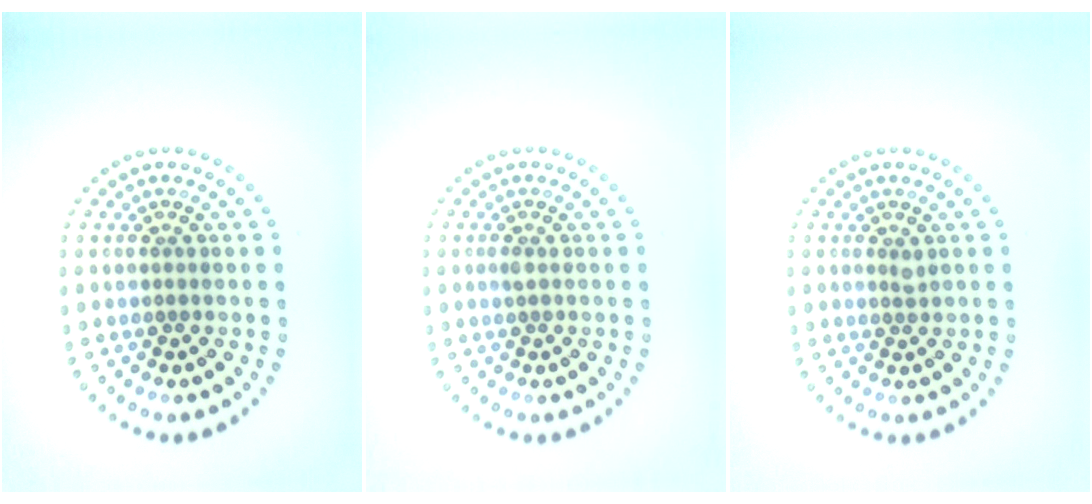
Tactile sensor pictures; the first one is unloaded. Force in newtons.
{"total": 0.6, "press": 0.5, "slide": 0.3}
{"total": 0.7, "press": 0.6, "slide": 0.4}